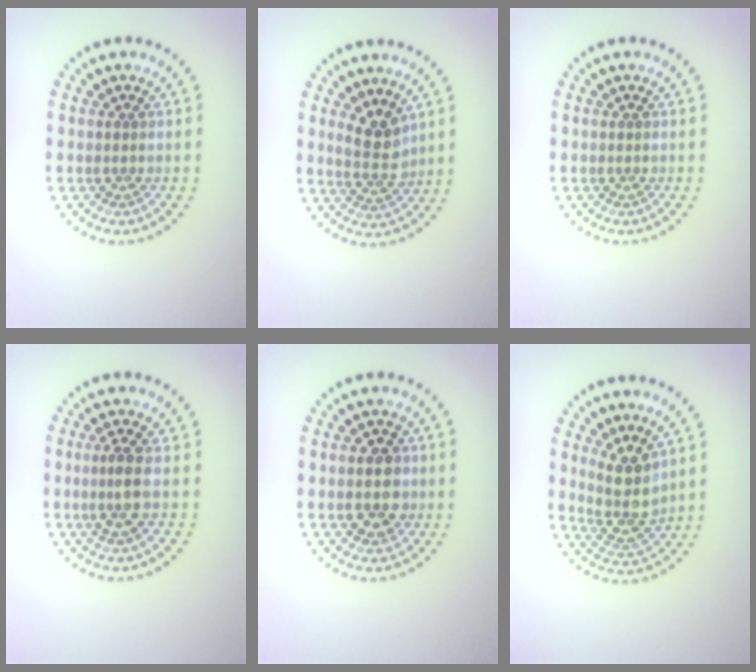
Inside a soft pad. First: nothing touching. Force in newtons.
{"total": 2.8, "press": 2.5, "slide": 1.2}
{"total": 0.0}
{"total": 2.4, "press": 2.2, "slide": 1.0}
{"total": 3.3, "press": 3.3, "slide": 0.3}
{"total": 3.6, "press": 2.9, "slide": 2.1}